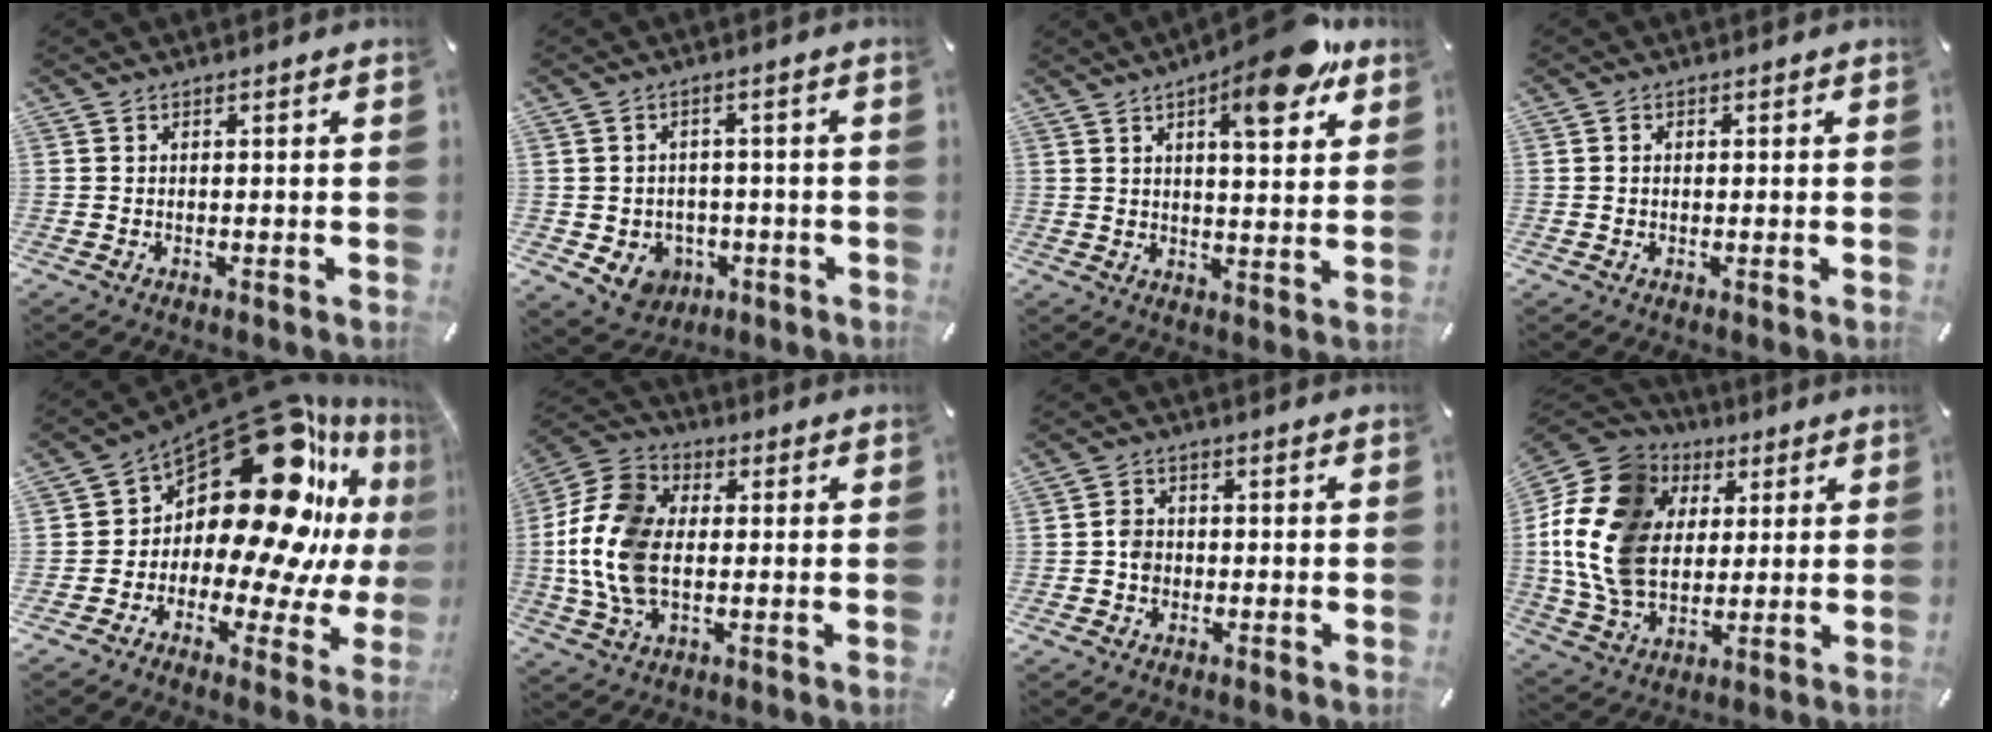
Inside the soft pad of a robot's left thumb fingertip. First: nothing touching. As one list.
[{"total": 5.9, "force": [-1.4, 5.4, 1.7], "torque": [-0.033, 0.004, -0.025]}, {"total": 13.0, "force": [8.0, 3.8, 9.5], "torque": [-0.126, -0.044, 0.127]}, {"total": 1.1, "force": [0.0, 0.9, 0.6], "torque": [-0.013, 0.006, -0.001]}, {"total": 25.9, "force": [11.3, 13.6, 18.9], "torque": [-0.284, -0.117, 0.197]}, {"total": 15.1, "force": [-1.1, 10.4, 10.9], "torque": [-0.254, 0.008, -0.021]}, {"total": 3.4, "force": [-0.8, 2.9, 1.6], "torque": [-0.027, 0.007, -0.016]}, {"total": 18.1, "force": [1.8, 15.0, 9.9], "torque": [-0.240, -0.003, 0.028]}]